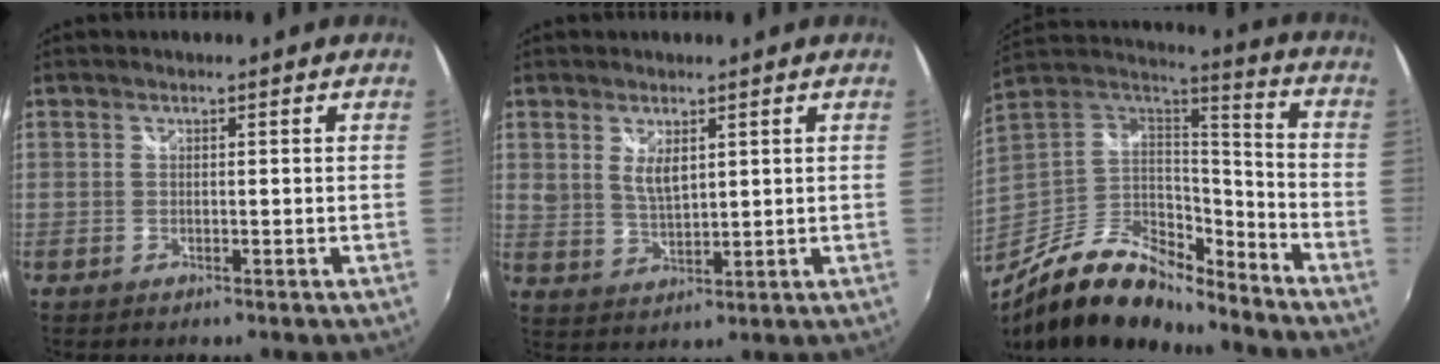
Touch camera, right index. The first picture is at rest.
{"total": 4.3, "force": [1.9, 2.1, 3.3], "torque": [-0.055, -0.005, 0.036]}
{"total": 19.8, "force": [-13.8, 8.9, 11.1], "torque": [-0.226, -0.006, -0.242]}